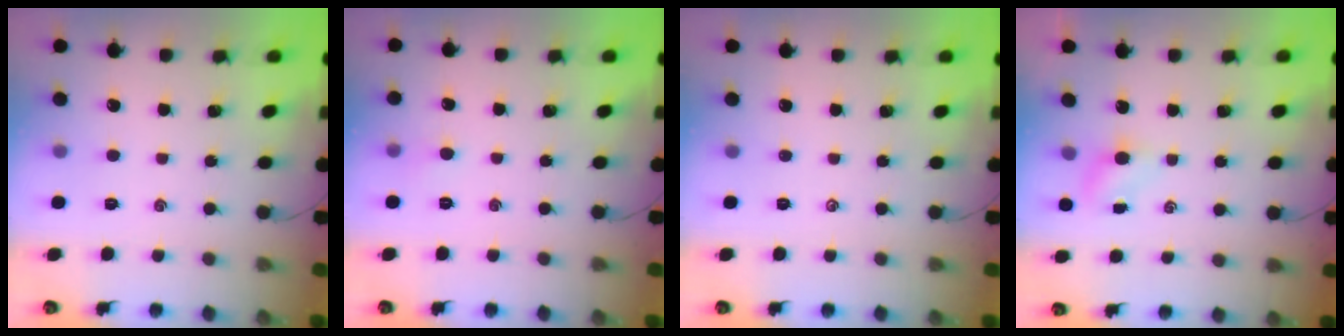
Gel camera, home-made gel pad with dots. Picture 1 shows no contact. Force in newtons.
{"total": 3.2, "press": 3.0, "slide": 1.0}
{"total": 0.0}
{"total": 4.0, "press": 3.9, "slide": 1.0}